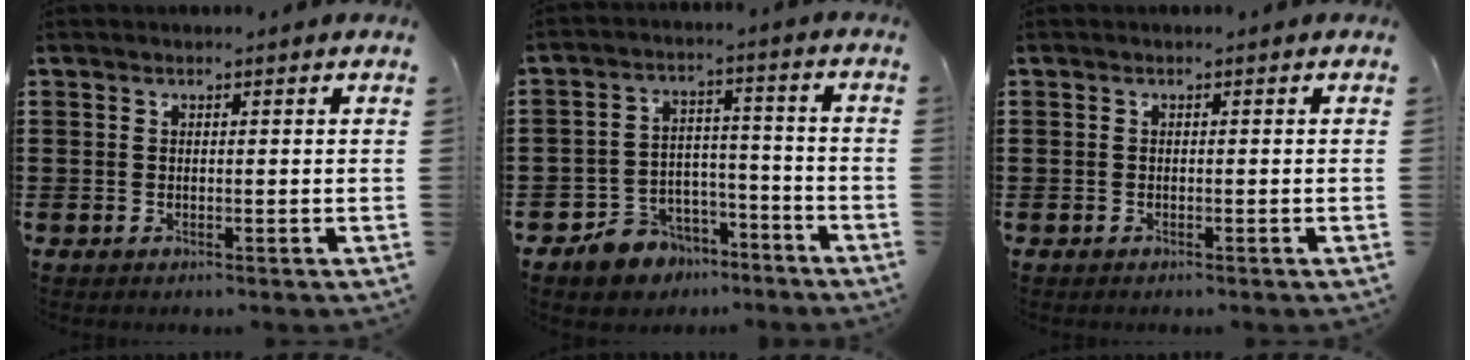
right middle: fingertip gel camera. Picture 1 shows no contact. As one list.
[{"total": 6.9, "force": [-5.9, 3.5, 0.3], "torque": [-0.022, 0.025, -0.119]}, {"total": 0.5, "force": [-0.5, 0.2, 0.0], "torque": [0.000, 0.001, -0.011]}]